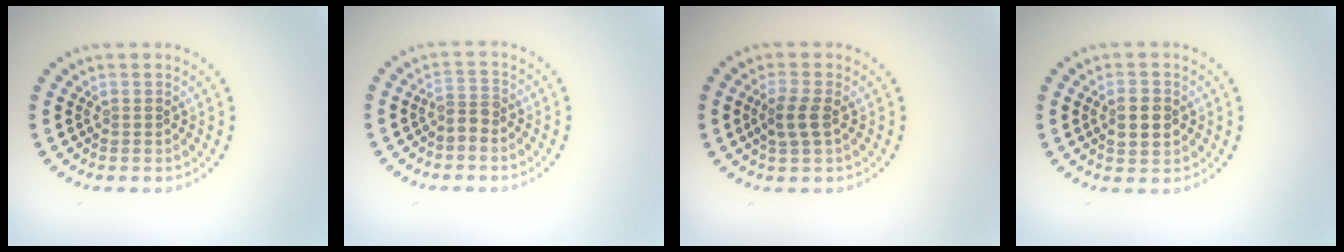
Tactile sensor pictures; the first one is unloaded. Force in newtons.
{"total": 1.8, "press": 1.4, "slide": 1.2}
{"total": 2.2, "press": 2.1, "slide": 0.6}
{"total": 2.9, "press": 2.9, "slide": 0.2}